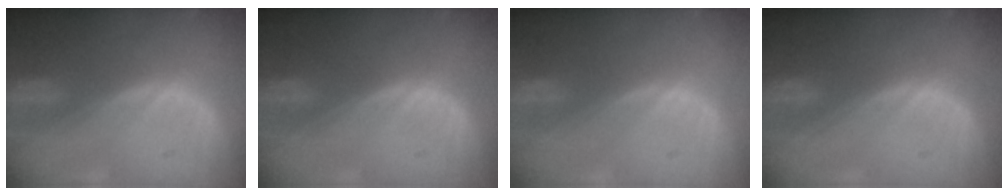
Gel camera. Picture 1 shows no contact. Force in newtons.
{"total": 0.0}
{"total": 0.0}
{"total": 0.0}